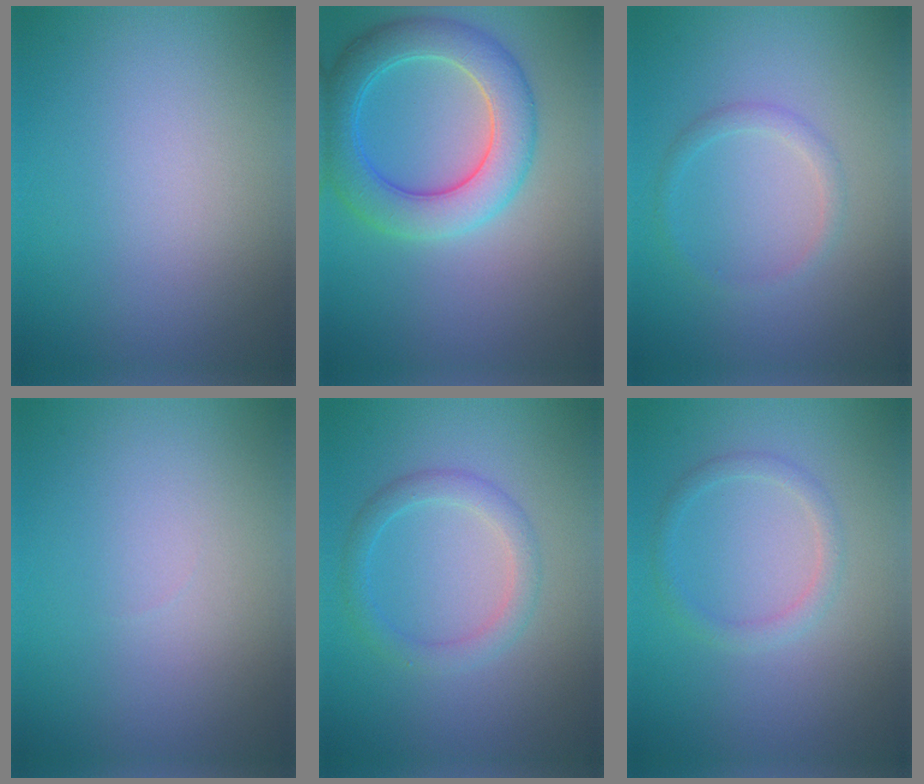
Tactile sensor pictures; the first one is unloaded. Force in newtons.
{"total": 6.2, "press": 6.2, "slide": 0.1}
{"total": 1.3, "press": 1.3, "slide": 0.1}
{"total": 0.0}
{"total": 2.4, "press": 2.3, "slide": 0.1}
{"total": 1.6, "press": 1.6, "slide": 0.1}